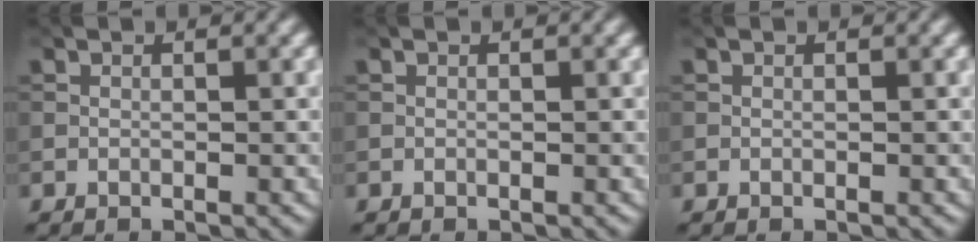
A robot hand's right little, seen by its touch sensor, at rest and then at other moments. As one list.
[{"total": 0.0}, {"total": 0.0}]